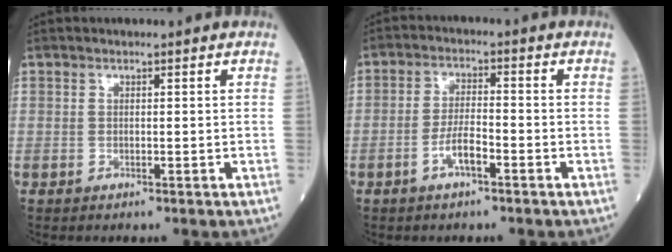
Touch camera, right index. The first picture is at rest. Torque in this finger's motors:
{"motor_torque": [0.16, -0.15, 0.07, 0.02]}